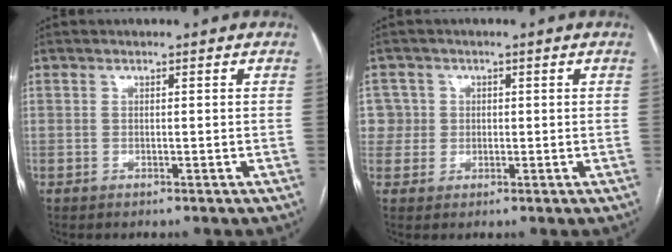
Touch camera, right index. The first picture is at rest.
{"total": 4.0, "force": [0.7, 4.0, -0.3], "torque": [0.026, 0.015, 0.013]}